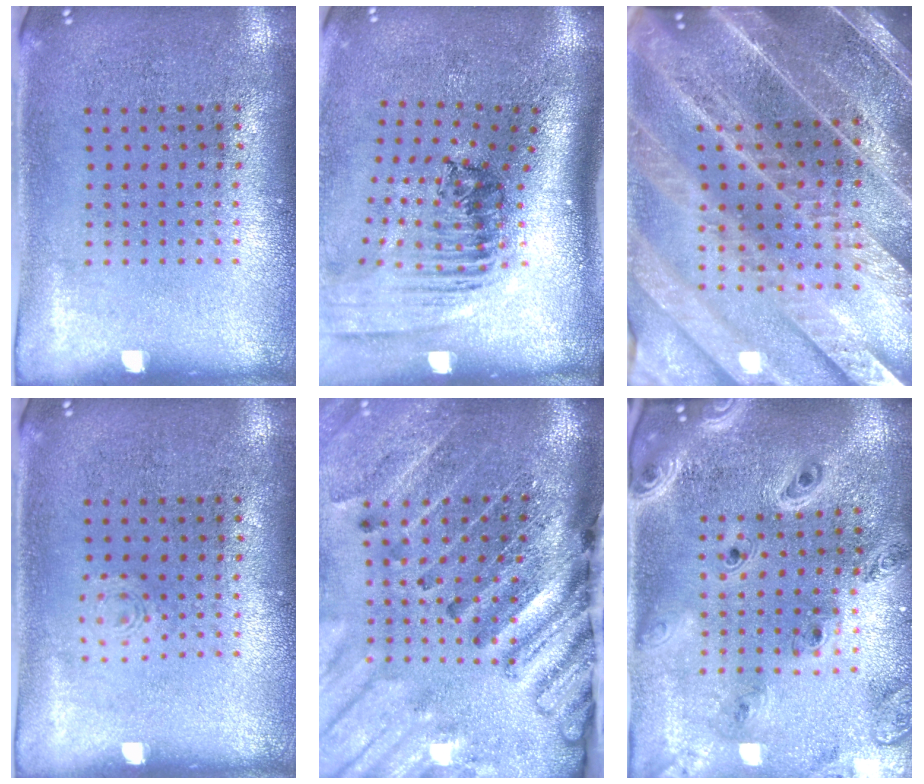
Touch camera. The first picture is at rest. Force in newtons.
{"total": 2.4, "press": 1.7, "slide": 1.7}
{"total": 4.4, "press": 4.0, "slide": 1.9}
{"total": 0.7, "press": 0.6, "slide": 0.2}
{"total": 4.7, "press": 3.3, "slide": 3.3}
{"total": 2.5, "press": 2.3, "slide": 1.1}